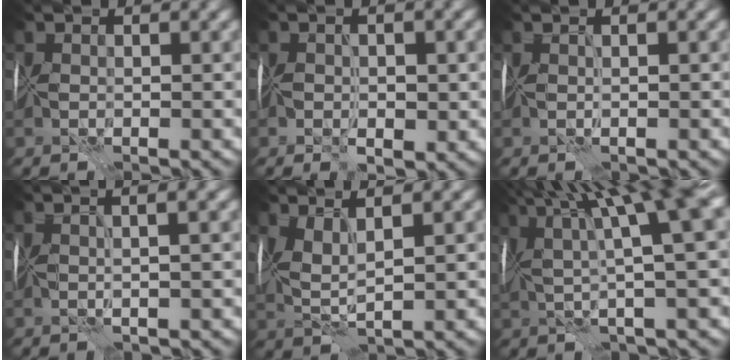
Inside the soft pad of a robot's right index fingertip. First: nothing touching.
{"total": 2.2, "force": [-0.8, 1.3, 1.6], "torque": [-0.022, -0.008, -0.014]}
{"total": 0.7, "force": [0.2, -0.6, 0.2], "torque": [0.000, 0.002, 0.003]}
{"total": 3.5, "force": [1.4, 0.9, 3.1], "torque": [-0.024, 0.025, -0.004]}
{"total": 2.8, "force": [1.5, 0.4, 2.3], "torque": [-0.057, 0.001, 0.034]}
{"total": 11.5, "force": [4.4, 1.7, 10.5], "torque": [-0.148, 0.024, 0.076]}